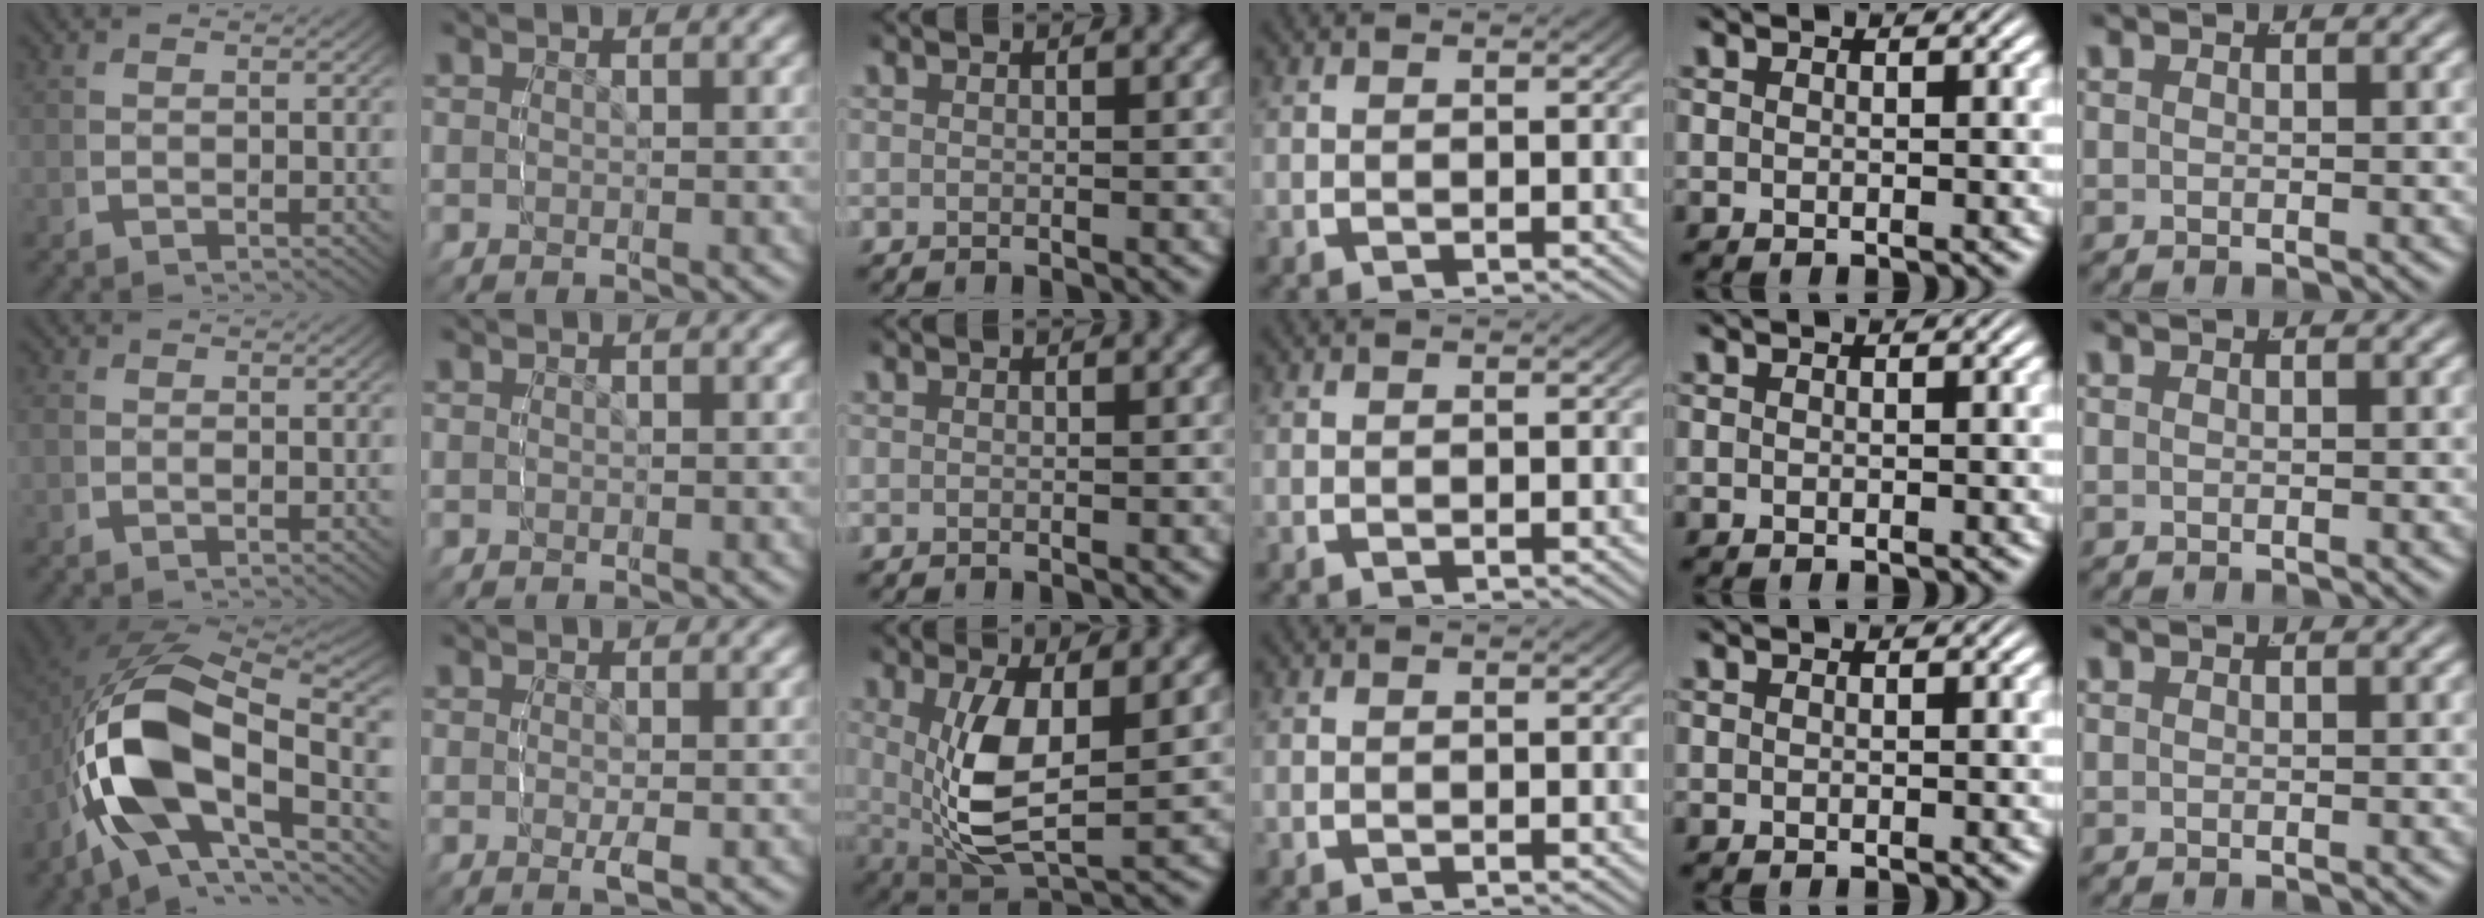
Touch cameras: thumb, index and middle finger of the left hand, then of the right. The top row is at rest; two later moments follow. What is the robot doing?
{"motion": "grasp_and_lifting", "object": "button"}